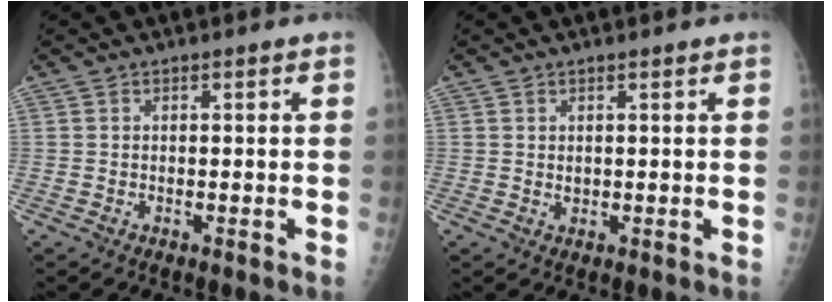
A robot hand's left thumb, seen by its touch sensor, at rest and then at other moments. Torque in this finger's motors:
{"motor_torque": [-0.44, -0.16, 0.28, 0.12, -0.03]}